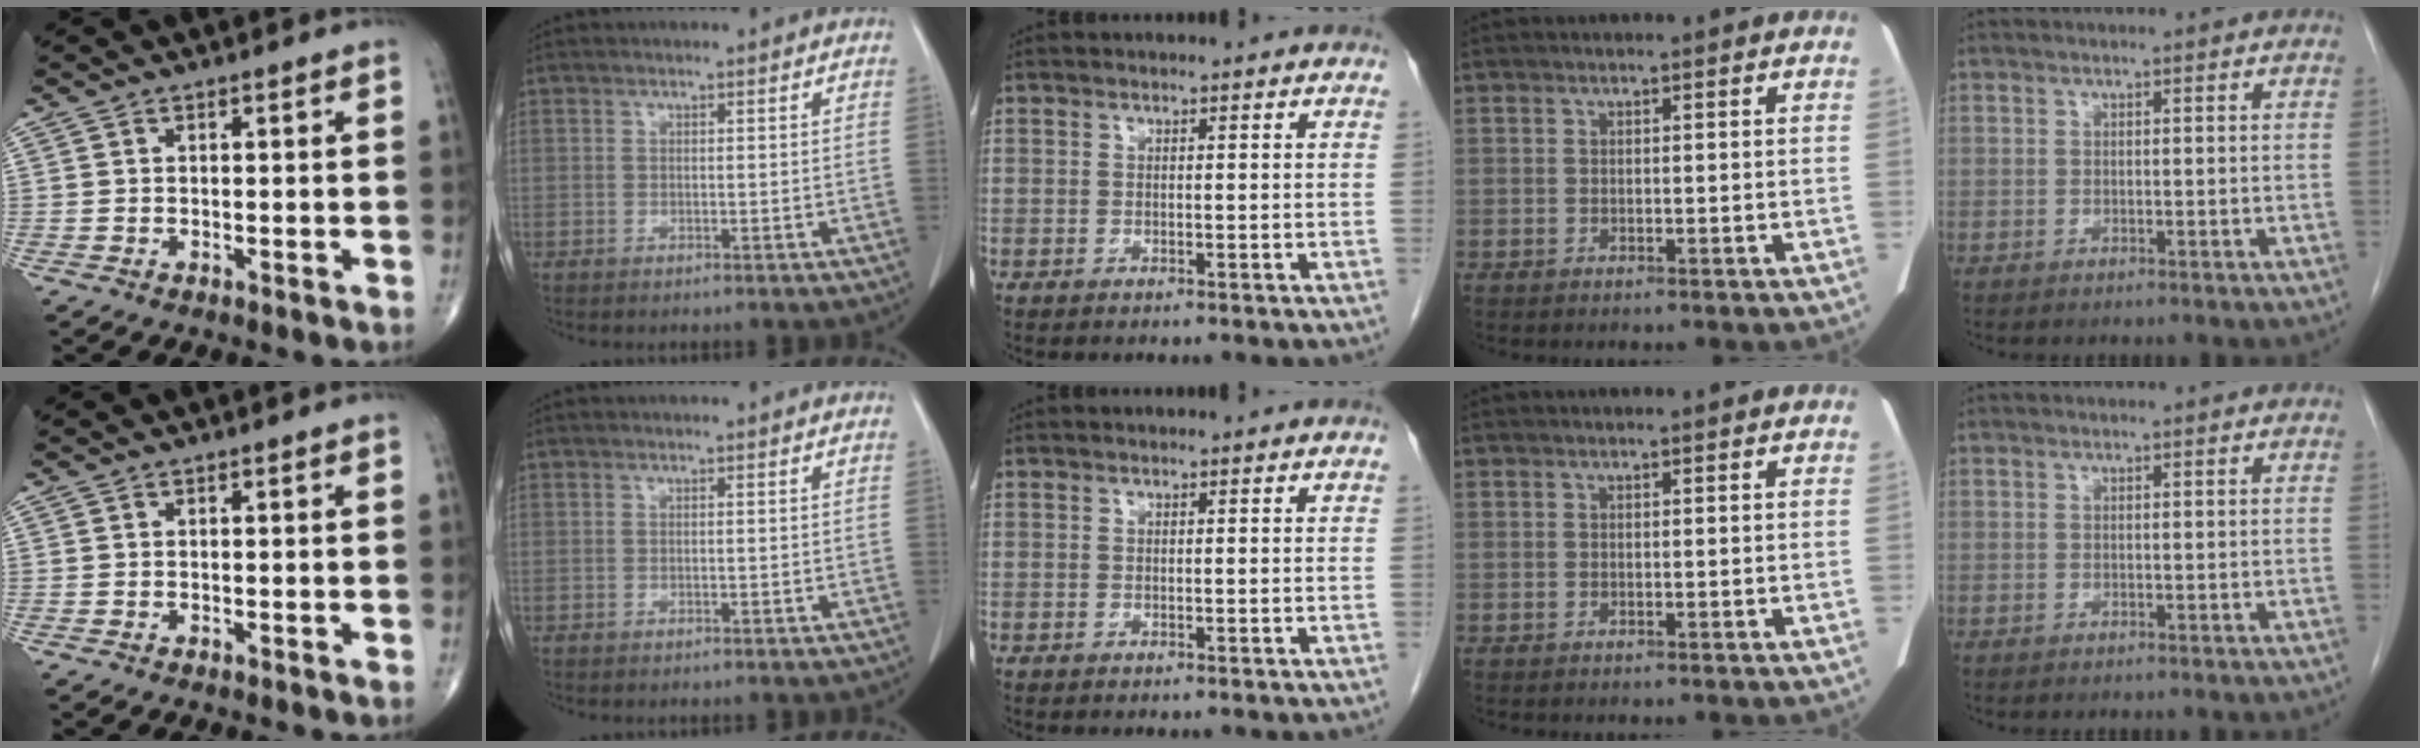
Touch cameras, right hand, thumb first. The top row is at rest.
{}